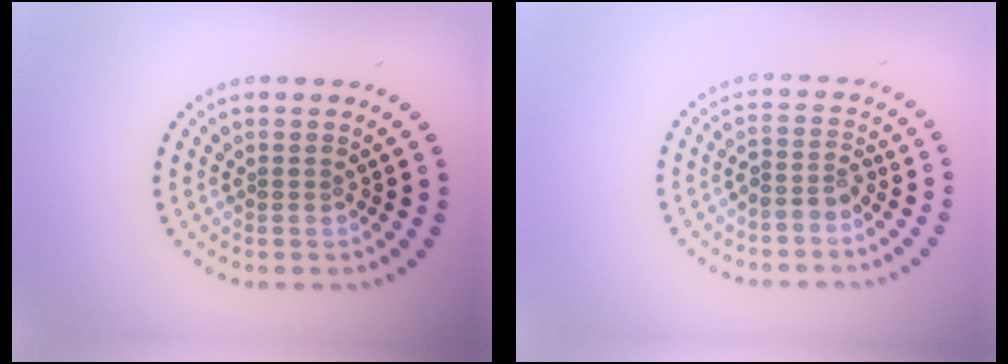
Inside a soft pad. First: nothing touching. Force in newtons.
{"total": 2.0, "press": 1.7, "slide": 1.1}